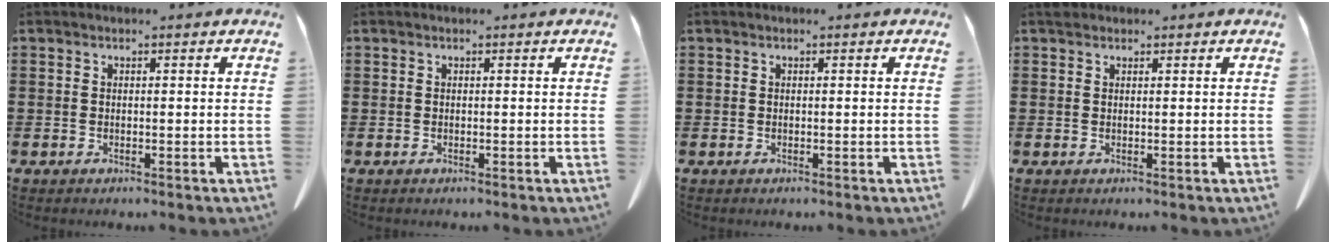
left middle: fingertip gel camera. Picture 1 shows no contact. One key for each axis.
{"total": 0.0}
{"total": 0.0}
{"total": 0.9, "fx": 0.6, "fy": 0.5, "fz": 0.2, "tx": -0.006, "ty": 0.004, "tz": 0.012}